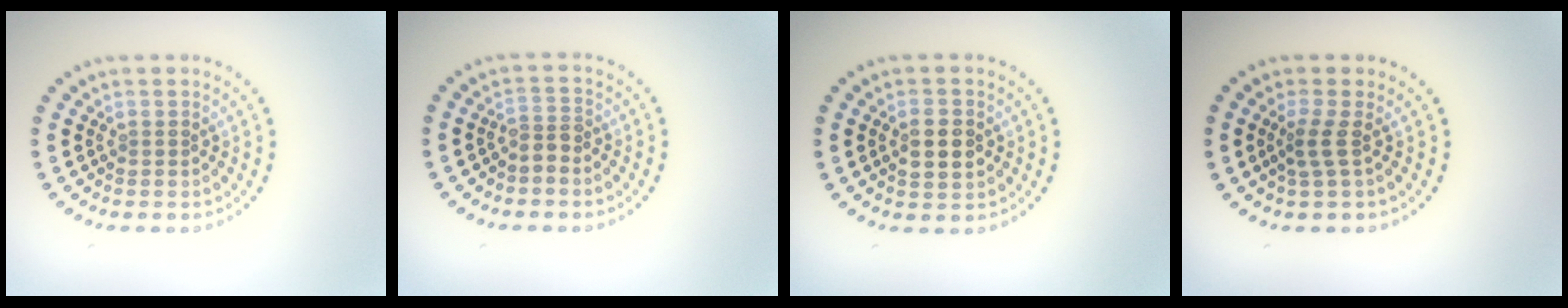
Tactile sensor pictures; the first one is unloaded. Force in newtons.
{"total": 1.9, "press": 1.3, "slide": 1.3}
{"total": 2.8, "press": 2.8, "slide": 0.1}
{"total": 1.8, "press": 1.1, "slide": 1.4}